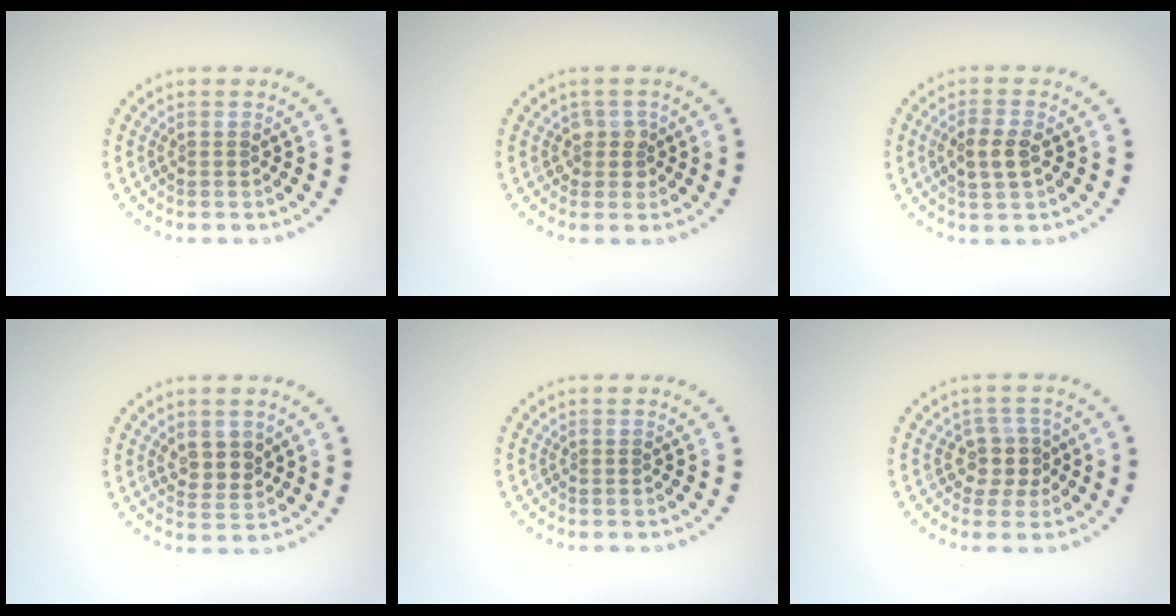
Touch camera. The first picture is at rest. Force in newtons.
{"total": 1.6, "press": 1.4, "slide": 0.8}
{"total": 2.6, "press": 2.6, "slide": 0.4}
{"total": 2.5, "press": 2.3, "slide": 0.9}
{"total": 0.0}
{"total": 2.6, "press": 2.1, "slide": 1.5}